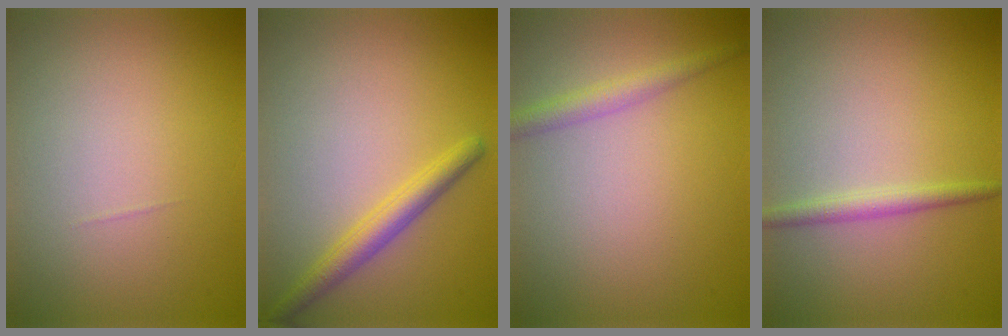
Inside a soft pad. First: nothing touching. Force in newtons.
{"total": 2.8, "press": 2.8, "slide": 0.1}
{"total": 2.1, "press": 2.1, "slide": 0.1}
{"total": 1.7, "press": 1.7, "slide": 0.1}